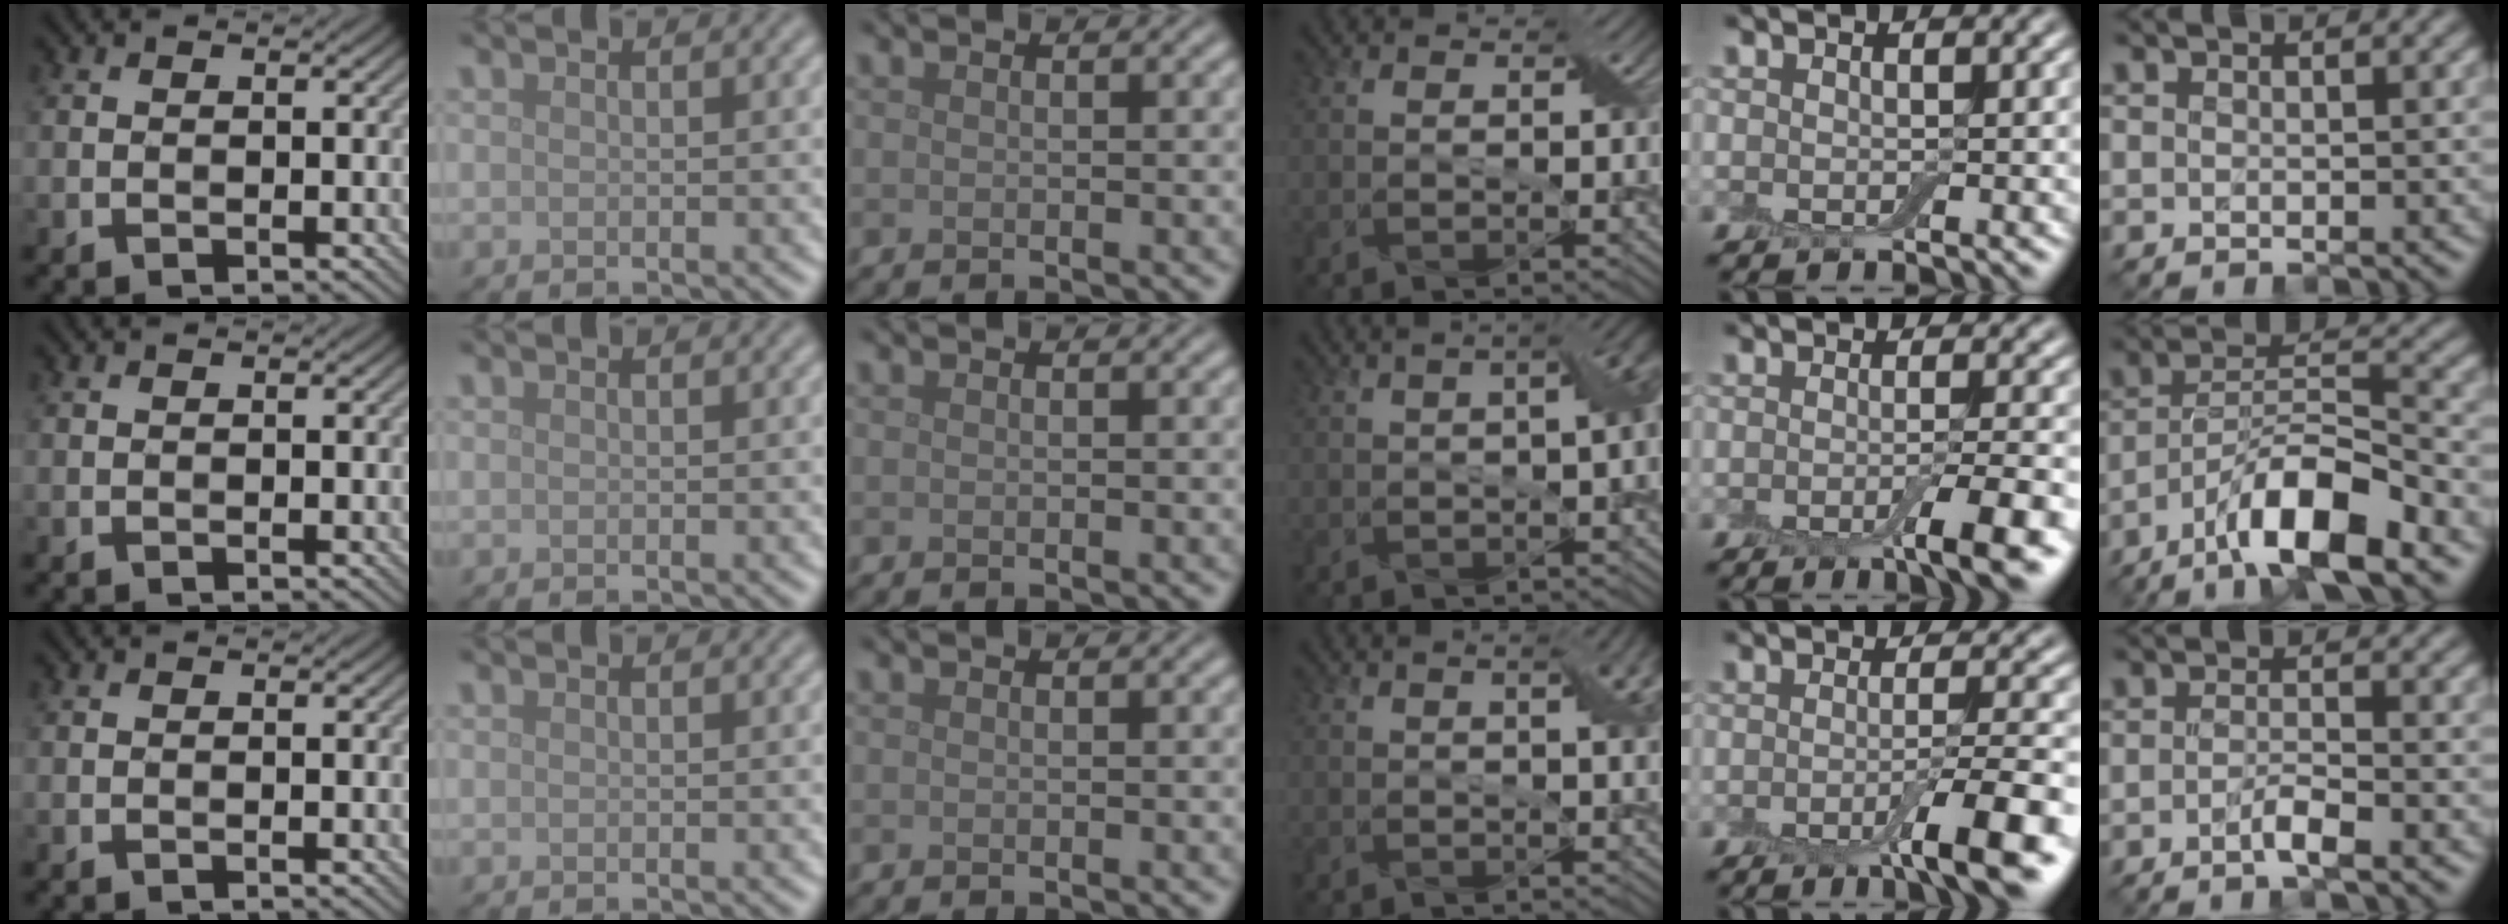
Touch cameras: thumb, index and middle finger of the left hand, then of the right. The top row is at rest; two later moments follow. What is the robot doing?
{"motion": "wrap", "object": "cling film"}